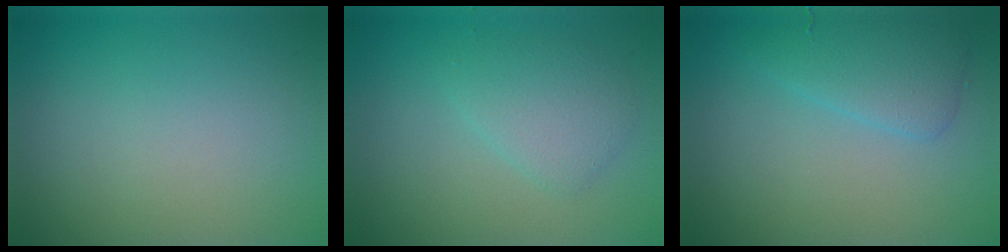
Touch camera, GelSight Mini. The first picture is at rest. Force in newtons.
{"total": 2.7, "press": 2.7, "slide": 0.2}
{"total": 2.9, "press": 2.9, "slide": 0.1}